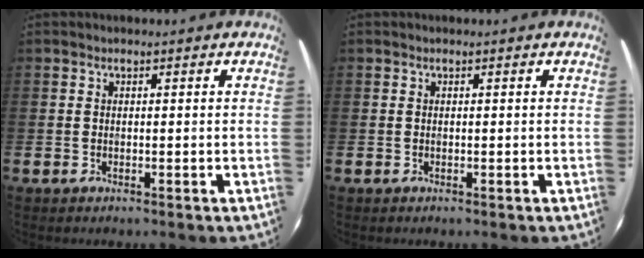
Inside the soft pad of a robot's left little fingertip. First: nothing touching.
{"total": 0.0}